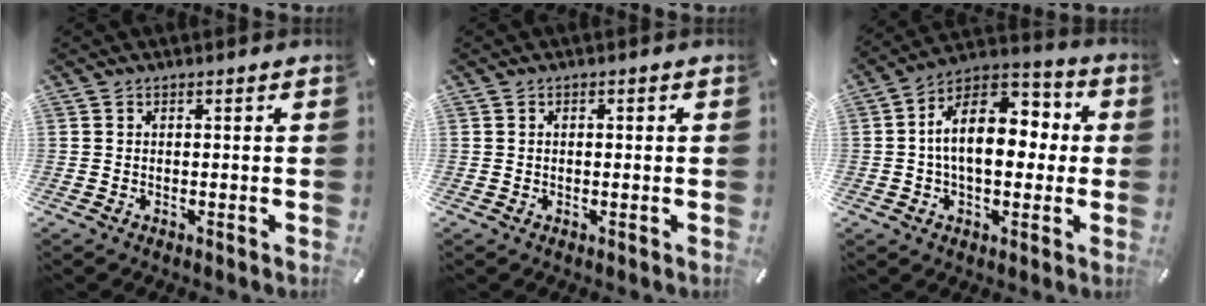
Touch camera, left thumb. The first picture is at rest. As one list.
[{"total": 0.7, "force": [-0.2, 0.3, 0.5], "torque": [-0.011, 0.000, -0.003]}, {"total": 15.4, "force": [1.1, 9.7, 11.9], "torque": [-0.197, 0.000, 0.016]}]